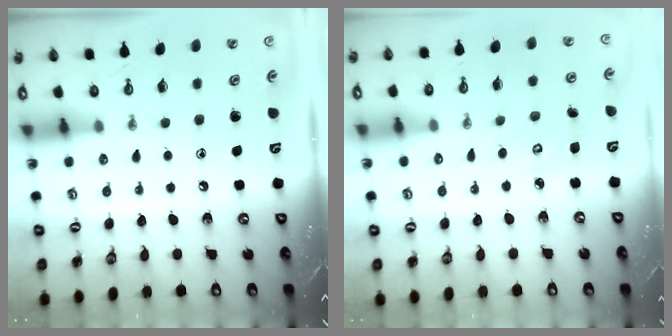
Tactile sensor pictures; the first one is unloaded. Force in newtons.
{"total": 2.9, "press": 2.9, "slide": 0.2}